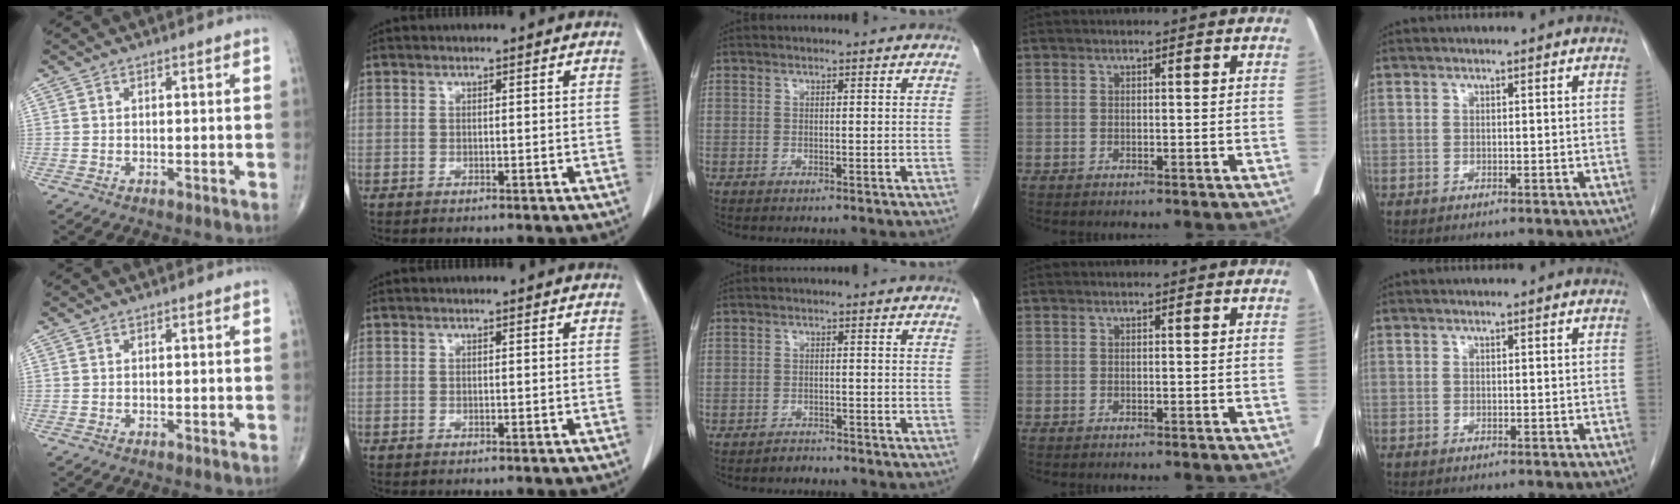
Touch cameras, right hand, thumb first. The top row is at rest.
{"middle": {"total": 1.3, "force": [-1.2, 0.4, -0.2], "torque": [0.000, -0.002, -0.021]}}